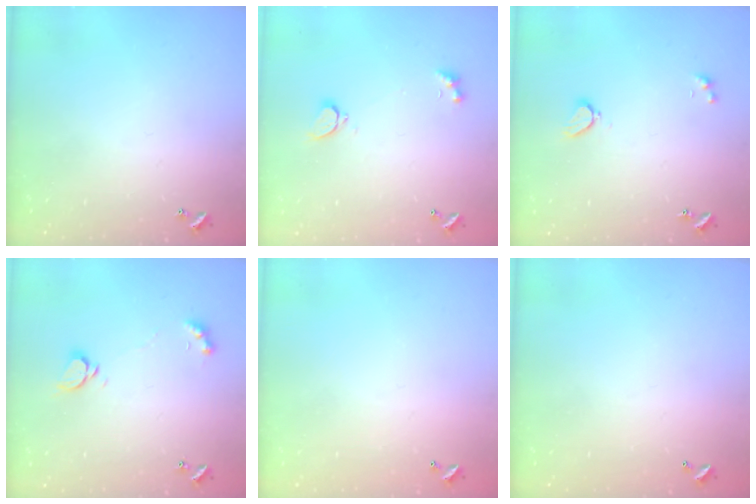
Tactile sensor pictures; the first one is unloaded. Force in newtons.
{"total": 1.9, "press": 1.8, "slide": 0.6}
{"total": 1.8, "press": 1.7, "slide": 0.4}
{"total": 2.3, "press": 2.2, "slide": 0.3}
{"total": 2.8, "press": 2.8, "slide": 0.1}
{"total": 2.9, "press": 2.9, "slide": 0.1}